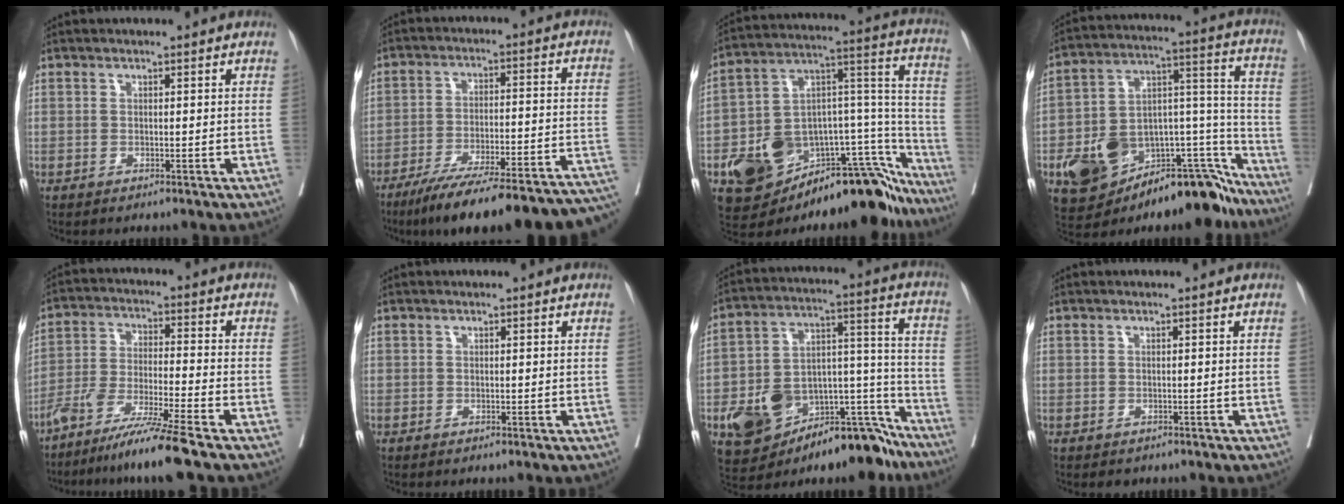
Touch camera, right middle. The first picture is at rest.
{"total": 24.9, "force": [-20.8, 2.3, 13.5], "torque": [-0.128, -0.006, -0.288]}
{"total": 27.5, "force": [-19.6, 10.4, 16.3], "torque": [-0.157, 0.053, -0.279]}
{"total": 23.5, "force": [-16.2, 8.7, 14.7], "torque": [-0.169, 0.058, -0.248]}
{"total": 9.7, "force": [-7.6, -1.3, 5.8], "torque": [-0.108, -0.030, -0.146]}
{"total": 0.0}
{"total": 21.2, "force": [-14.3, 8.3, 13.4], "torque": [-0.174, 0.049, -0.219]}
{"total": 1.1, "force": [-0.8, 0.6, 0.2], "torque": [-0.006, 0.000, -0.010]}